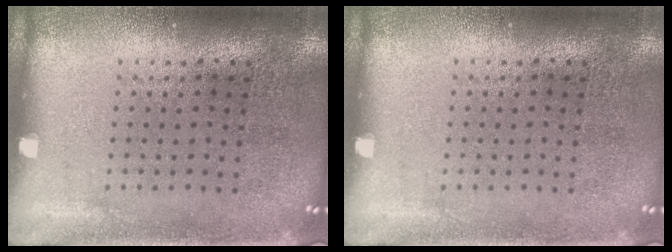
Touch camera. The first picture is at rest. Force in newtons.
{"total": 0.0}